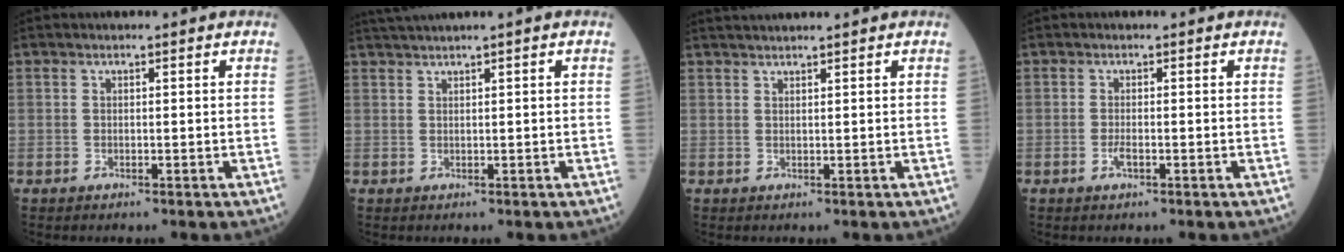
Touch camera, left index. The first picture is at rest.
{"total": 2.4, "force": [1.8, -0.8, 1.3], "torque": [-0.031, 0.009, 0.041]}
{"total": 3.8, "force": [3.4, -0.6, 1.6], "torque": [-0.018, 0.027, 0.059]}
{"total": 1.1, "force": [-0.4, 0.2, 1.0], "torque": [-0.025, -0.002, -0.008]}